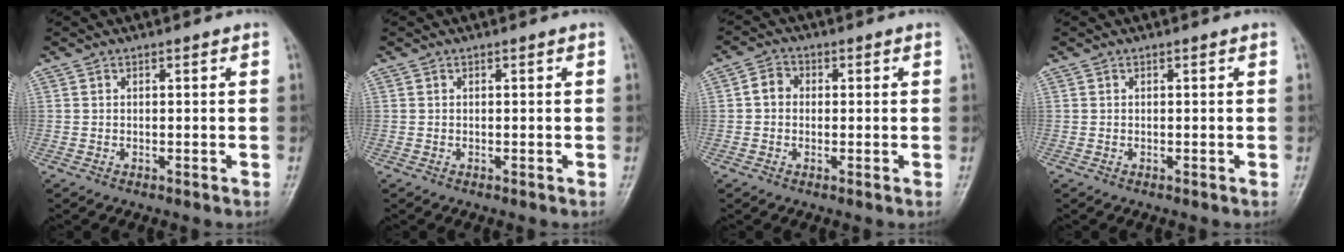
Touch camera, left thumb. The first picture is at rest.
{"total": 0.0}
{"total": 3.5, "force": [-0.1, 3.1, 1.7], "torque": [-0.015, 0.010, -0.011]}
{"total": 0.0}